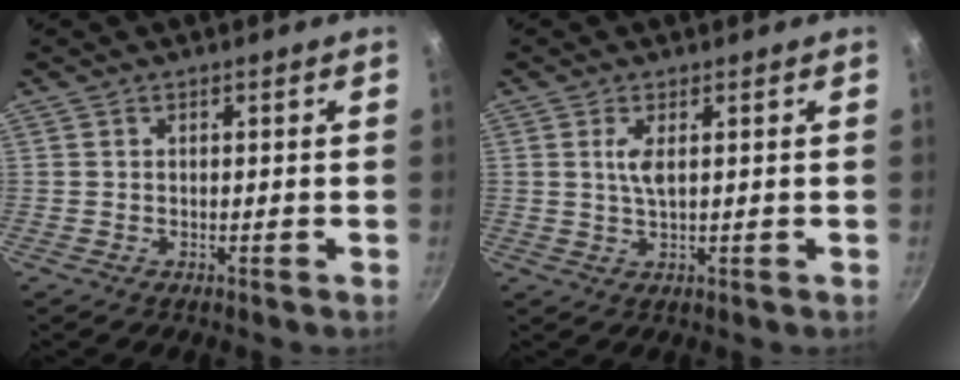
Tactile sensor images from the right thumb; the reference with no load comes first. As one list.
[{"total": 2.9, "force": [0.8, 0.9, 2.7], "torque": [-0.054, -0.005, 0.018]}]